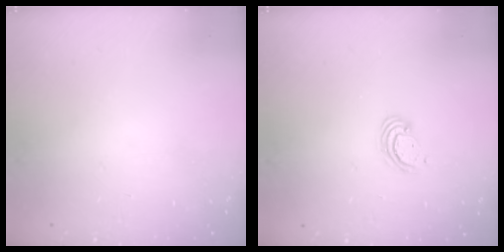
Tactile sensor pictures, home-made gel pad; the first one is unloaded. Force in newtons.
{"total": 2.5, "press": 2.5, "slide": 0.2}